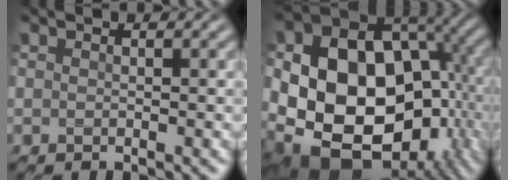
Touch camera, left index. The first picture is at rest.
{"total": 18.5, "force": [-1.2, 13.6, 12.5], "torque": [-0.199, -0.025, 0.016]}